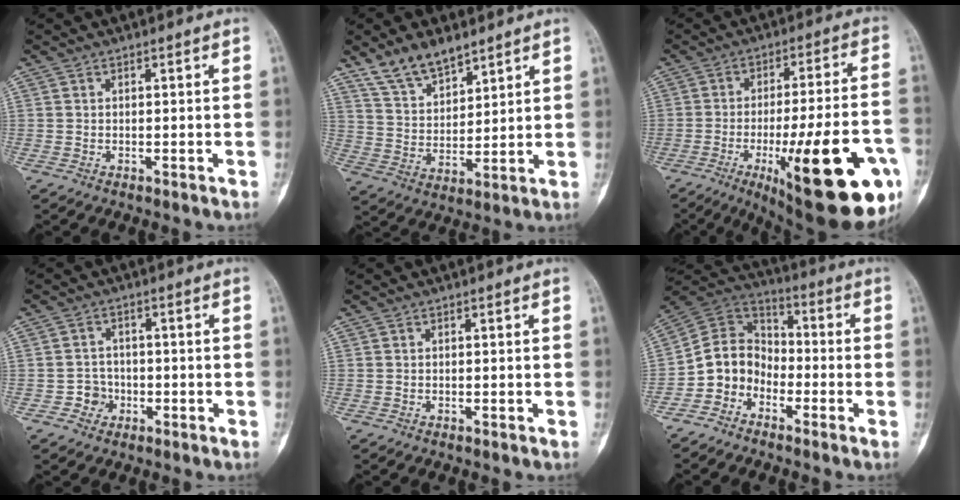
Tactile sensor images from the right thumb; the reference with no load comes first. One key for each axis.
{"total": 9.8, "fx": 7.5, "fy": 4.2, "fz": 4.7, "tx": -0.068, "ty": -0.042, "tz": 0.151}
{"total": 27.8, "fx": -10.1, "fy": 7.5, "fz": 24.8, "tx": -0.303, "ty": 0.020, "tz": -0.130}
{"total": 3.4, "fx": -1.3, "fy": 3.1, "fz": 0.5, "tx": 0.015, "ty": 0.014, "tz": -0.026}
{"total": 0.0}
{"total": 10.2, "fx": -4.1, "fy": 8.4, "fz": 4.1, "tx": -0.049, "ty": 0.067, "tz": -0.094}